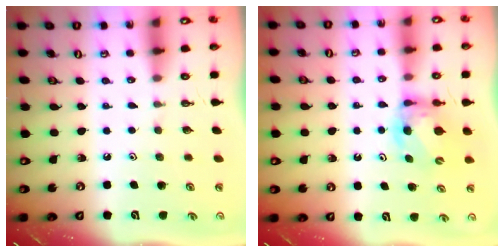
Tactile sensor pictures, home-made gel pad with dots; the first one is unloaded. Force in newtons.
{"total": 6.7, "press": 6.7, "slide": 0.3}